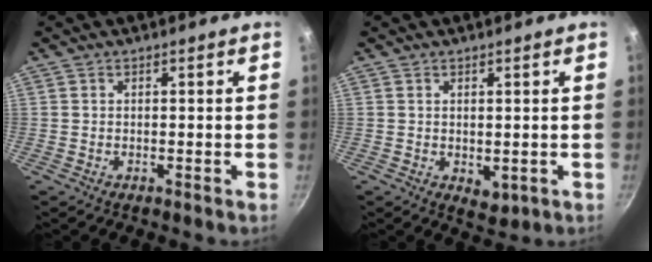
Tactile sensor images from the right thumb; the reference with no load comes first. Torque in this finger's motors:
{"motor_torque": [-0.11, 0.02, 0.04, 0.17, 0.06]}